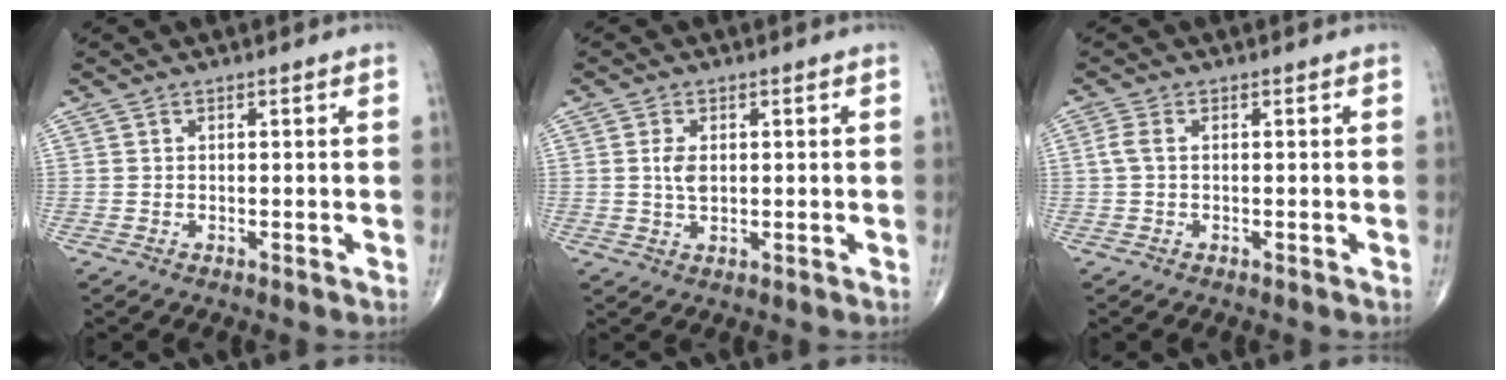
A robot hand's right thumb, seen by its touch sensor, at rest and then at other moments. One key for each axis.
{"total": 3.1, "fx": 0.4, "fy": 1.8, "fz": 2.6, "tx": -0.050, "ty": -0.002, "tz": 0.010}
{"total": 1.9, "fx": 0.0, "fy": 0.9, "fz": 1.7, "tx": -0.044, "ty": 0.001, "tz": -0.003}